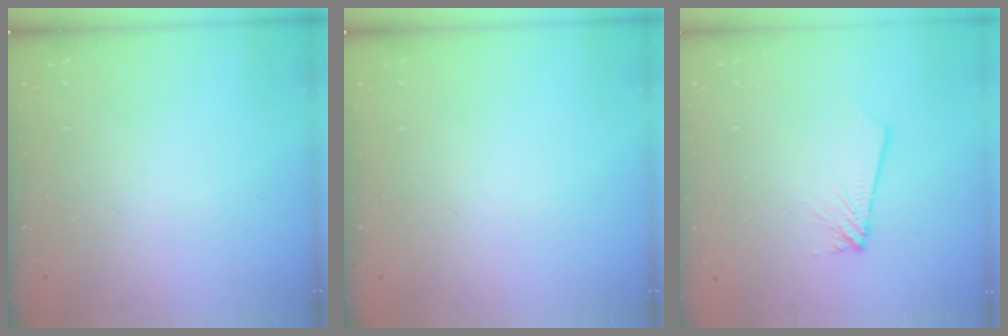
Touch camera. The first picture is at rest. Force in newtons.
{"total": 0.0}
{"total": 2.0, "press": 2.0, "slide": 0.1}